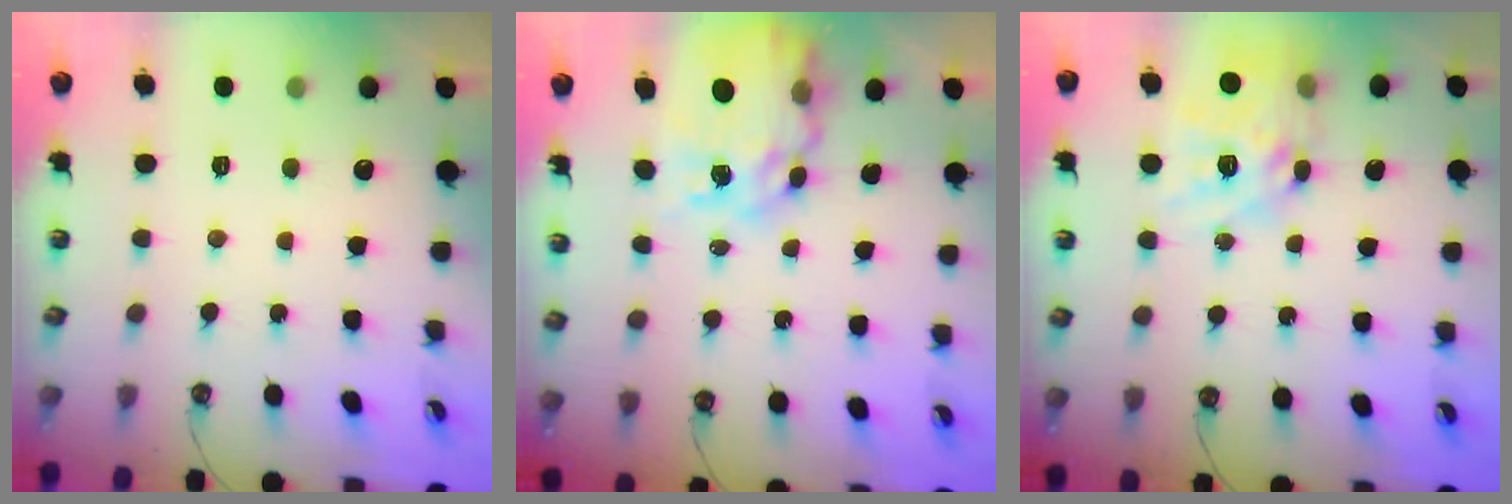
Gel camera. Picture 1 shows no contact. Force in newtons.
{"total": 13.8, "press": 13.7, "slide": 1.1}
{"total": 15.6, "press": 15.6, "slide": 1.4}